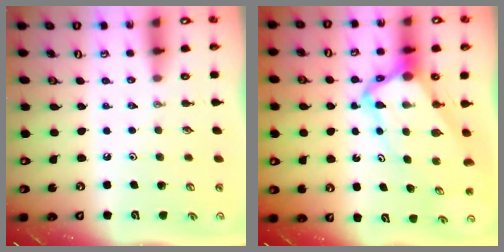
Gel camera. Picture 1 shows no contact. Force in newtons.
{"total": 9.3, "press": 9.2, "slide": 1.0}